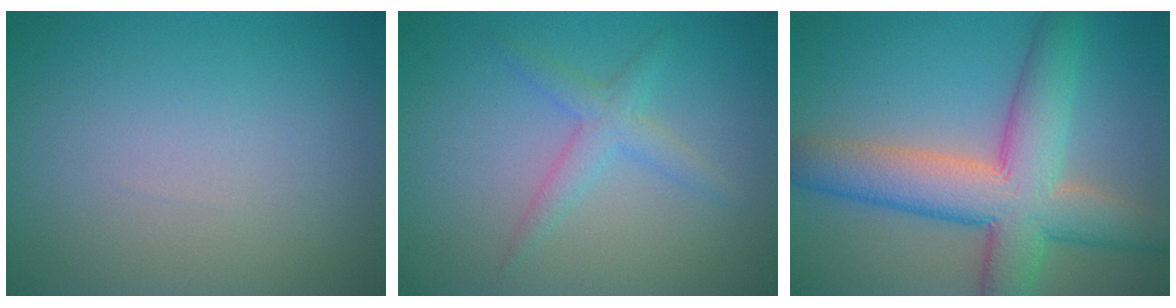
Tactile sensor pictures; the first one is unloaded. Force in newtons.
{"total": 2.2, "press": 2.2, "slide": 0.1}
{"total": 9.1, "press": 9.1, "slide": 0.5}